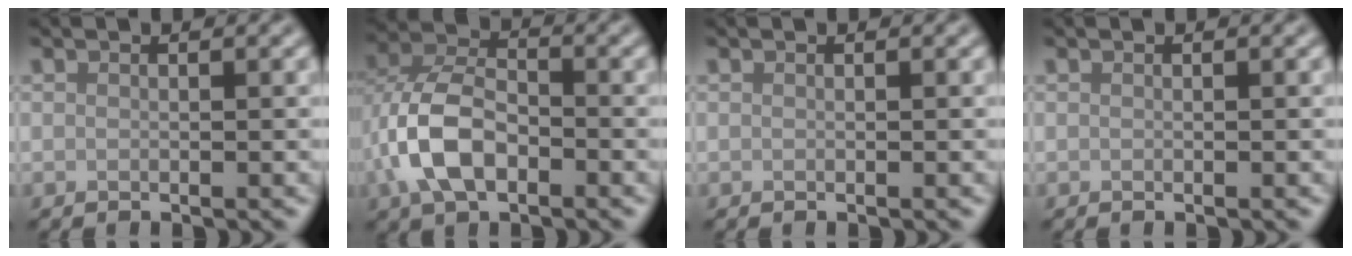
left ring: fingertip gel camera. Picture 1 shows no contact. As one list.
[{"total": 6.6, "force": [-2.0, 4.0, 4.8], "torque": [-0.106, 0.004, -0.048]}, {"total": 0.0}, {"total": 0.0}]